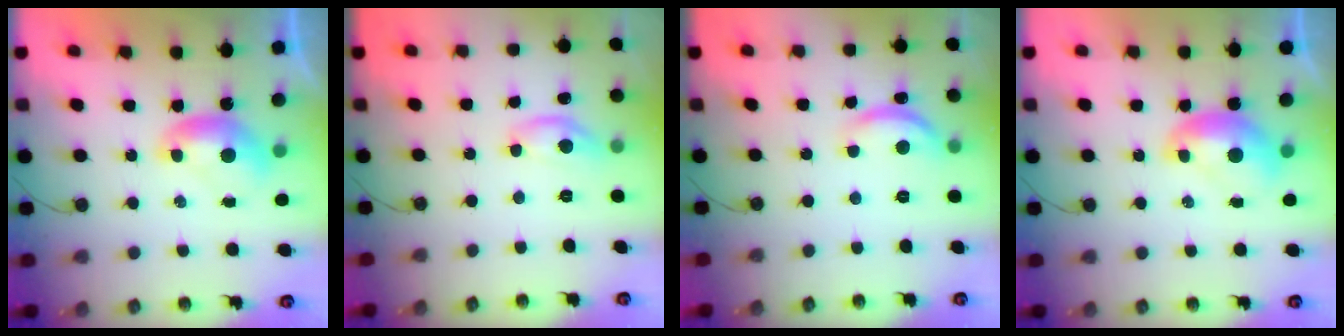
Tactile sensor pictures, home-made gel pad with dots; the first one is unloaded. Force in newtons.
{"total": 6.3, "press": 6.3, "slide": 0.4}
{"total": 5.1, "press": 5.1, "slide": 0.5}
{"total": 1.6, "press": 1.6, "slide": 0.2}